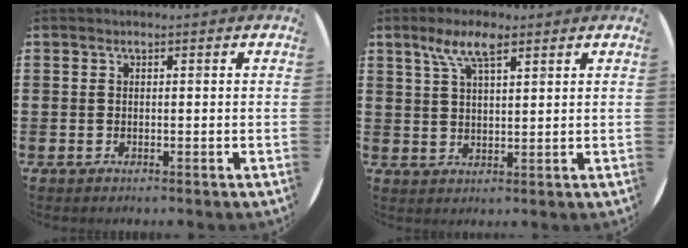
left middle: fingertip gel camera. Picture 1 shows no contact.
{"total": 5.8, "force": [3.7, 1.8, 4.0], "torque": [-0.089, 0.009, 0.065]}